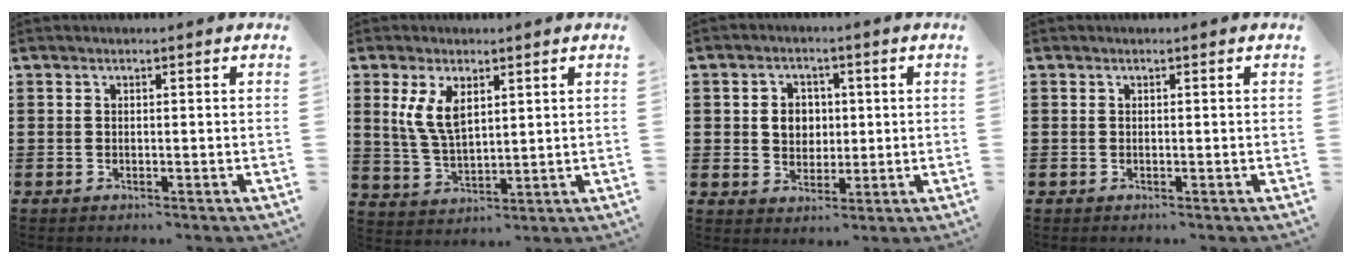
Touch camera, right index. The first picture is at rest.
{"total": 6.2, "force": [2.4, 2.9, 4.9], "torque": [-0.112, 0.002, 0.041]}
{"total": 4.4, "force": [0.4, 3.9, 2.0], "torque": [-0.046, 0.010, 0.002]}
{"total": 0.0}